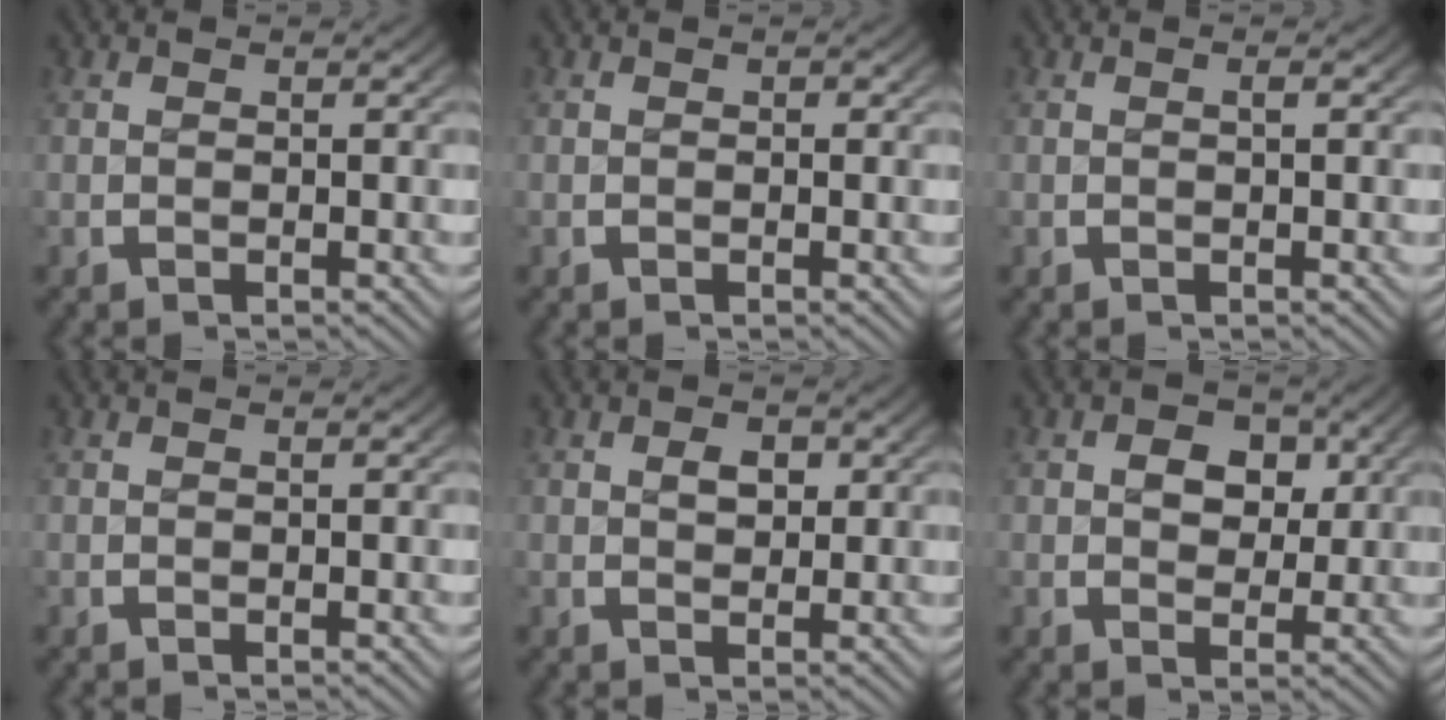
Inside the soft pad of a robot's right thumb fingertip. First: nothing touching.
{"total": 0.5, "force": [0.0, 0.5, 0.3], "torque": [-0.004, -0.004, -0.001]}
{"total": 0.5, "force": [0.0, 0.1, 0.5], "torque": [-0.008, 0.000, 0.001]}
{"total": 0.0}
{"total": 1.4, "force": [0.2, 1.0, 0.9], "torque": [-0.008, -0.006, 0.007]}
{"total": 2.9, "force": [0.4, 2.4, 1.6], "torque": [-0.016, -0.015, 0.010]}